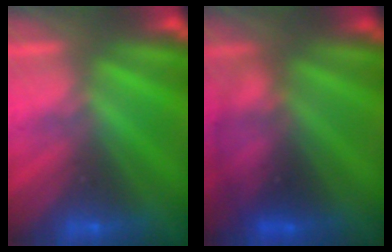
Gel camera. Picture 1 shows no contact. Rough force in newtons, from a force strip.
{"total": 2.2}